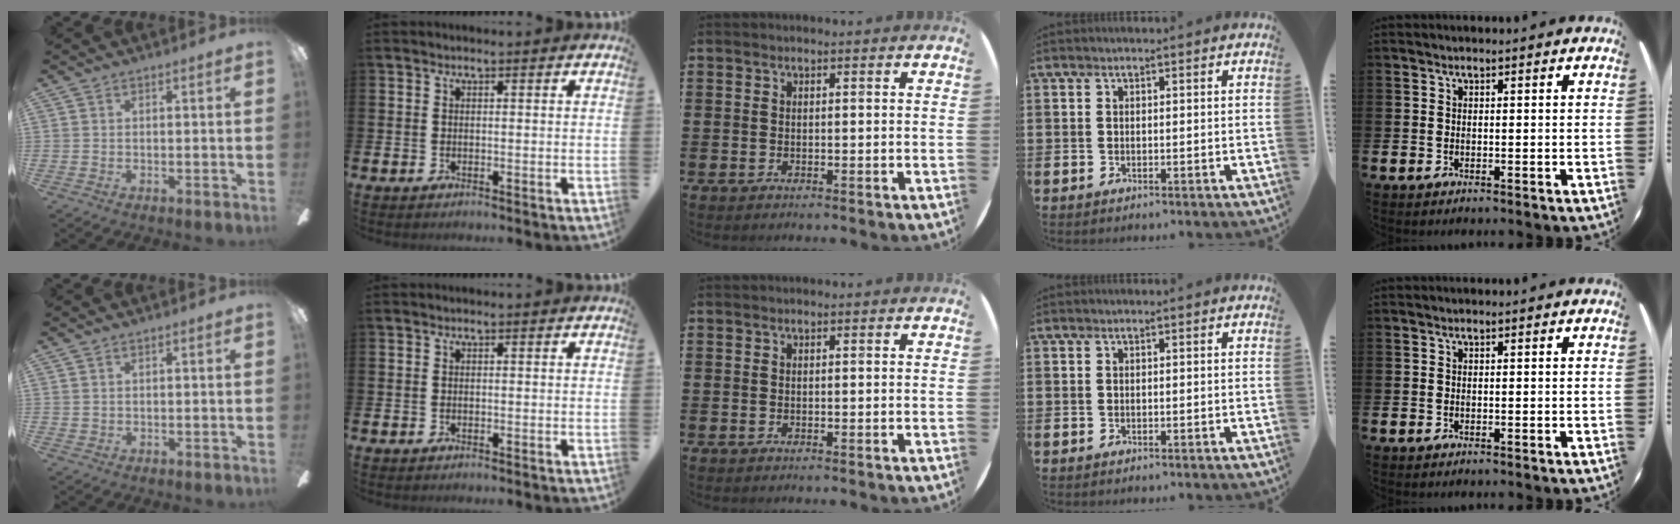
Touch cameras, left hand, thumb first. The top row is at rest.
{"thumb": {"total": 0.5, "force": [0.3, 0.4, 0.1], "torque": [-0.002, 0.004, 0.004]}}